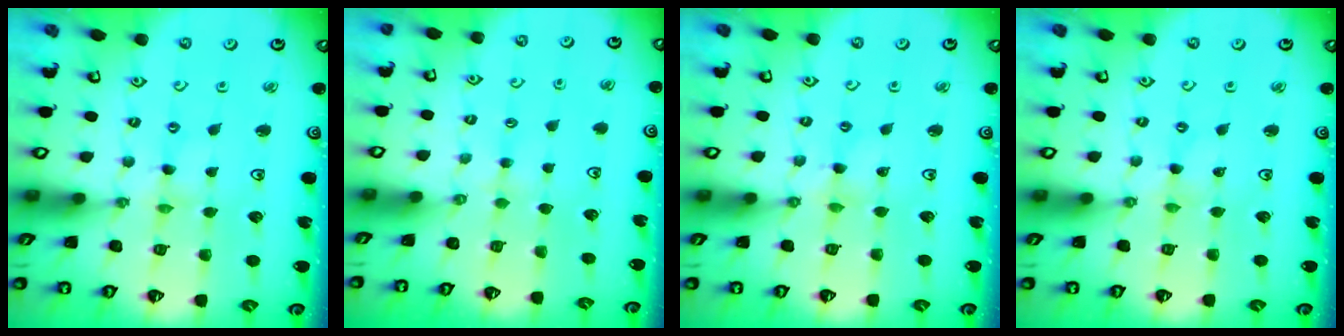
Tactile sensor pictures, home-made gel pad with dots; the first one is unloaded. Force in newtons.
{"total": 2.8, "press": 2.8, "slide": 0.3}
{"total": 1.2, "press": 1.2, "slide": 0.1}
{"total": 0.0}